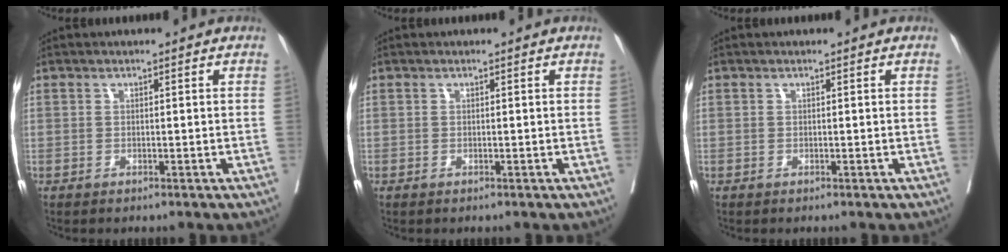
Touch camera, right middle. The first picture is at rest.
{"total": 0.0}
{"total": 0.0}